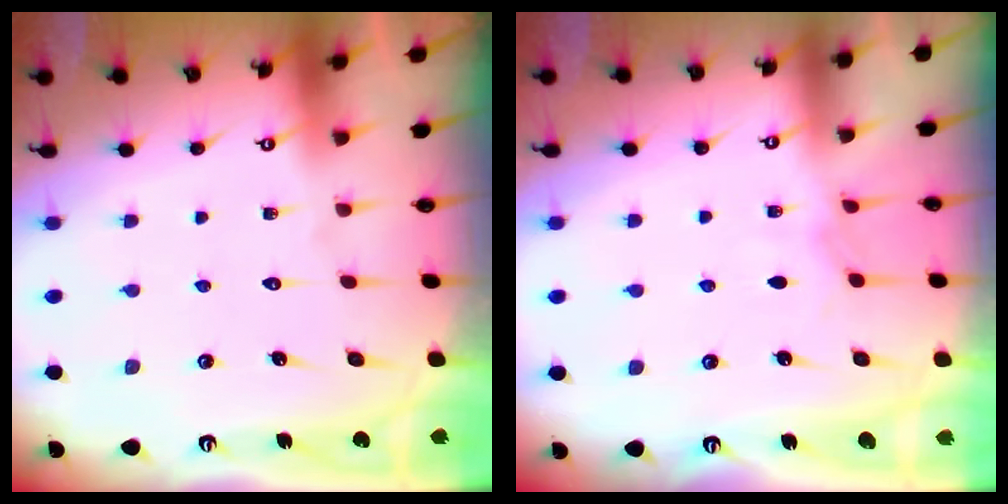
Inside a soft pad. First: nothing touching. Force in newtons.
{"total": 4.0, "press": 4.0, "slide": 0.6}